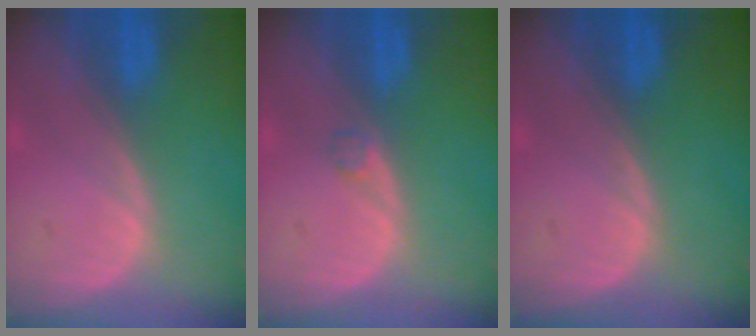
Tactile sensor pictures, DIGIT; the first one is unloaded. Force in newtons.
{"total": 0.9, "press": 0.9, "slide": 0.1}
{"total": 0.0}